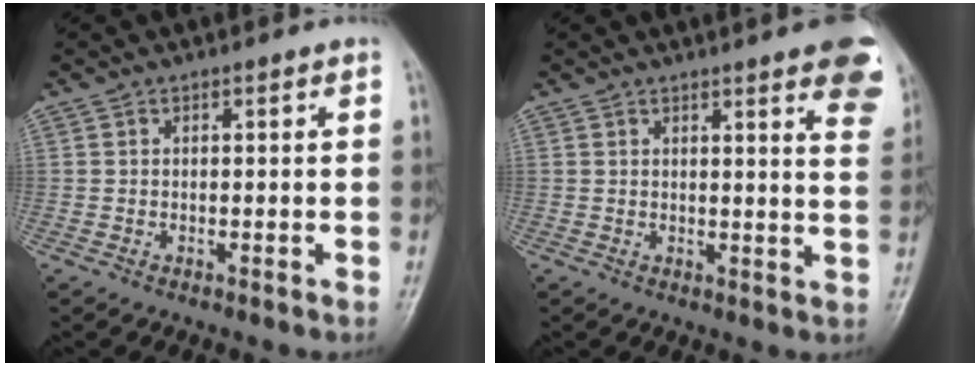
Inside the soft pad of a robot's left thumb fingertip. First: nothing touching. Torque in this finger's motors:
{"motor_torque": [3.51, 1.50, 1.57, -0.97, 0.02]}